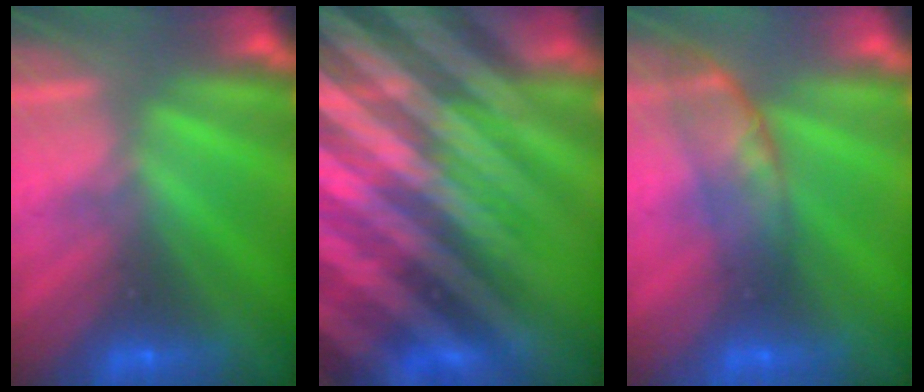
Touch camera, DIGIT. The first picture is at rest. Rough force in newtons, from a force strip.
{"total": 9.8}
{"total": 2.6}